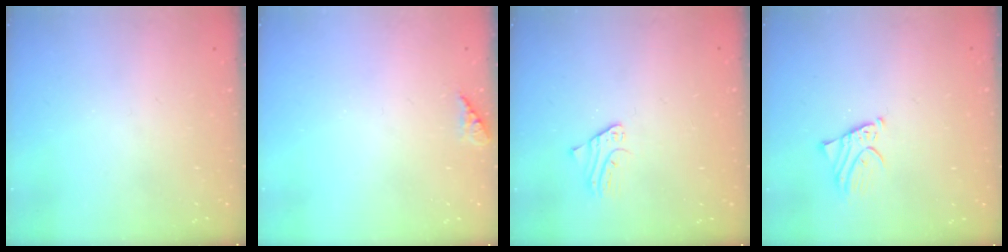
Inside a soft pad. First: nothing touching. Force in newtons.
{"total": 6.0, "press": 6.0, "slide": 0.6}
{"total": 2.2, "press": 2.2, "slide": 0.2}
{"total": 2.2, "press": 2.2, "slide": 0.1}